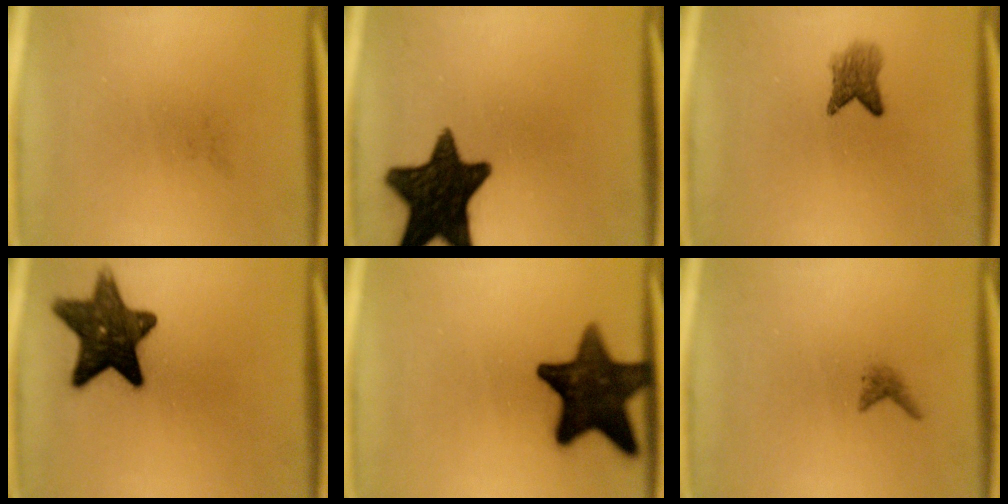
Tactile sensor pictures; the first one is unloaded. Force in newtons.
{"total": 16.7}
{"total": 3.2}
{"total": 13.5}
{"total": 16.2}
{"total": 1.0}